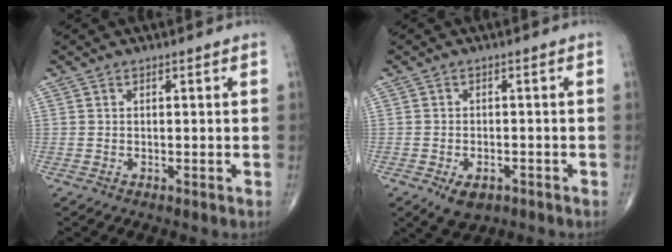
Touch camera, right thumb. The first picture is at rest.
{"total": 5.0, "force": [-2.6, 2.9, 3.0], "torque": [-0.045, 0.005, -0.035]}